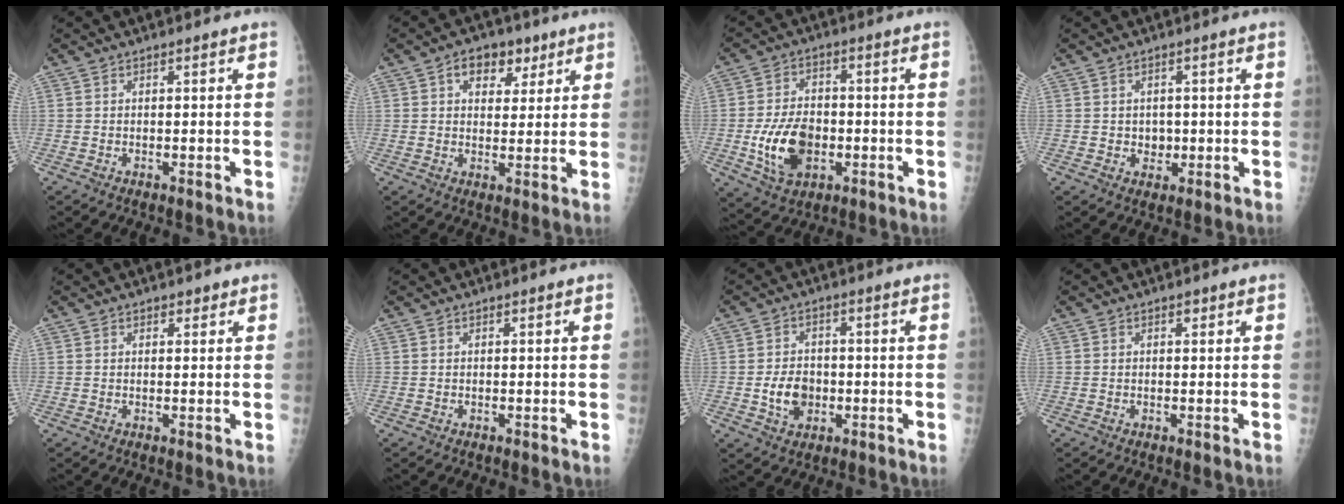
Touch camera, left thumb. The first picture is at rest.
{"total": 7.2, "force": [3.5, 5.0, 3.9], "torque": [-0.021, -0.008, 0.047]}
{"total": 11.7, "force": [-2.7, 7.8, 8.3], "torque": [-0.130, 0.011, -0.041]}
{"total": 1.9, "force": [-0.2, 1.7, 0.9], "torque": [-0.002, 0.003, -0.001]}
{"total": 1.2, "force": [0.8, 0.8, 0.4], "torque": [0.007, -0.004, 0.008]}
{"total": 0.0}
{"total": 6.4, "force": [-1.3, 4.9, 3.9], "torque": [-0.047, 0.008, -0.021]}
{"total": 0.5, "force": [0.3, 0.3, 0.3], "torque": [0.001, -0.001, 0.003]}